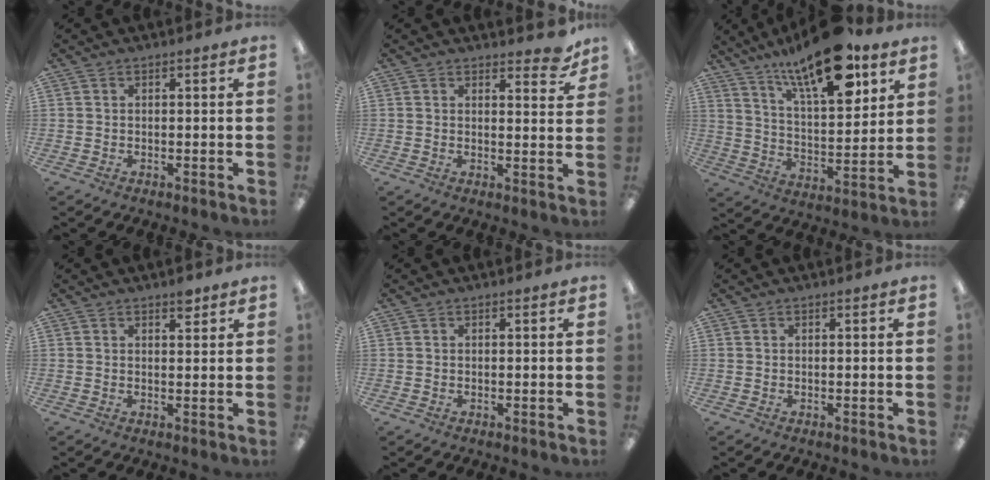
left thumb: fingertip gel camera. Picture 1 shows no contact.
{"total": 5.0, "force": [3.9, 1.9, 2.5], "torque": [-0.018, -0.022, 0.064]}
{"total": 20.2, "force": [13.8, 7.0, 13.0], "torque": [-0.206, -0.082, 0.228]}
{"total": 2.7, "force": [2.1, 0.9, 1.5], "torque": [-0.009, -0.009, 0.031]}
{"total": 0.0}
{"total": 0.0}